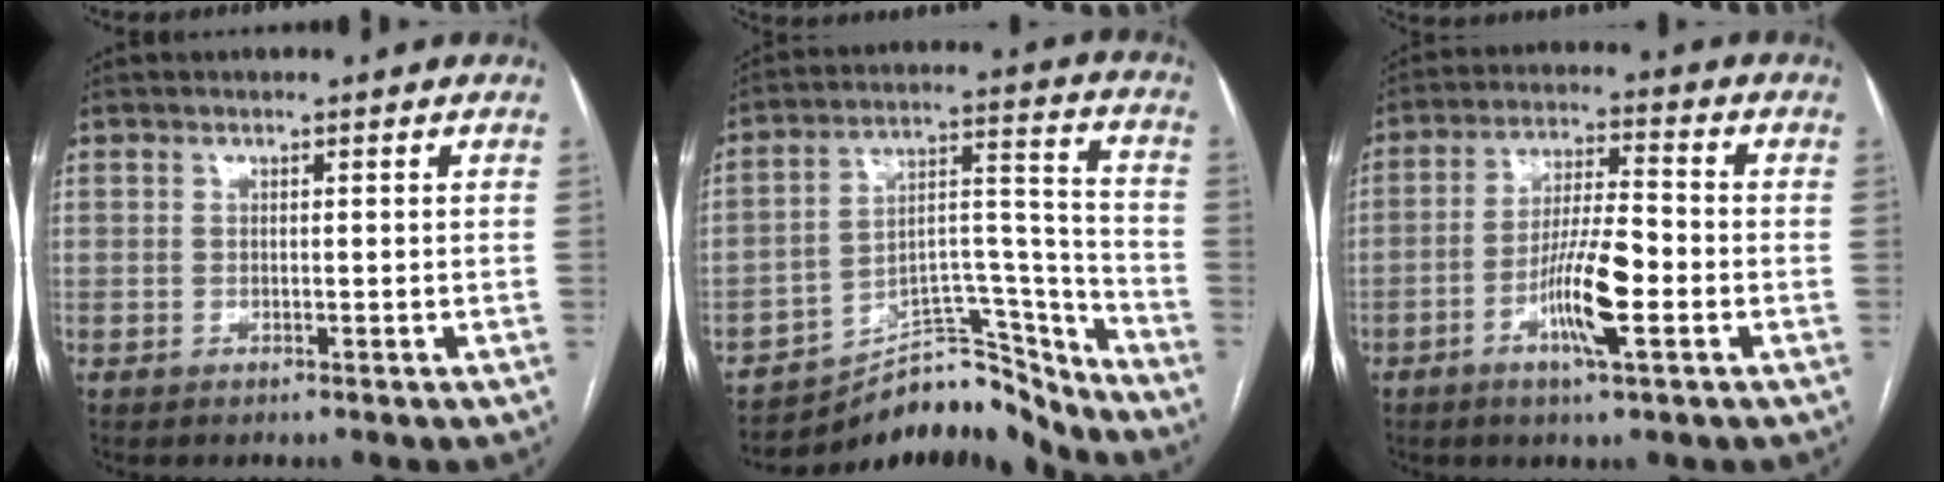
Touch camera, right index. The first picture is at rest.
{"total": 14.4, "force": [-13.7, 4.0, 1.8], "torque": [-0.004, 0.074, -0.215]}
{"total": 9.7, "force": [-3.4, 1.1, 9.0], "torque": [-0.168, -0.001, -0.063]}